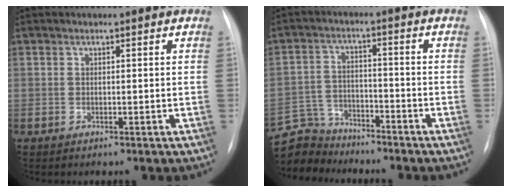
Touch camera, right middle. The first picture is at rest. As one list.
[{"total": 8.4, "force": [-8.0, 2.3, -0.4], "torque": [0.001, 0.009, -0.154]}]